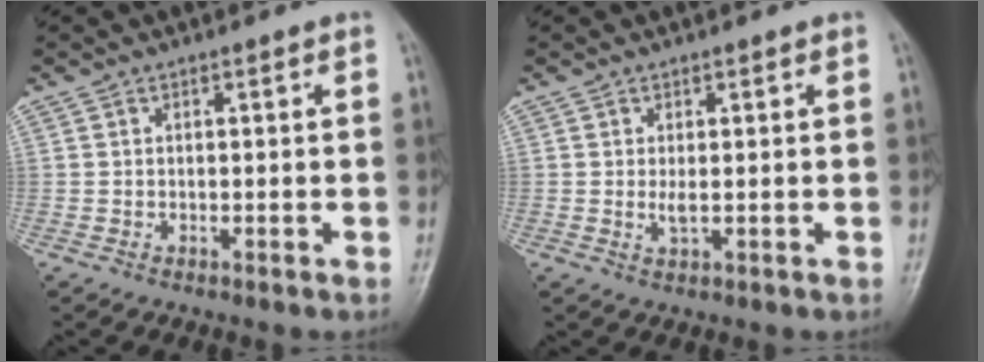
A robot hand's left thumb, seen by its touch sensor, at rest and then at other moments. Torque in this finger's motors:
{"motor_torque": [-0.04, 0.09, 0.10, 0.10, 0.02]}